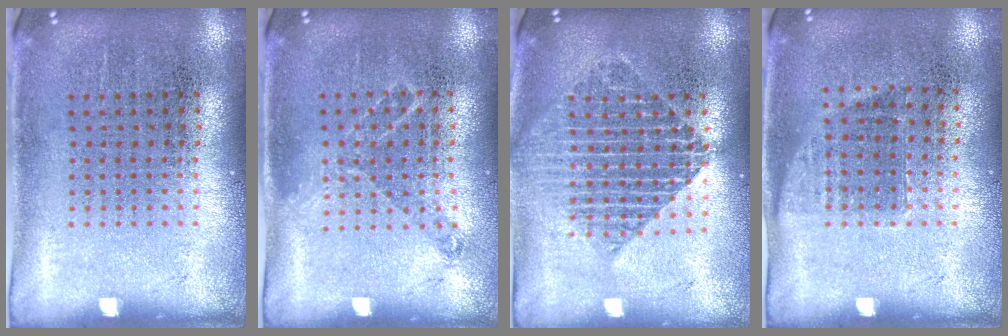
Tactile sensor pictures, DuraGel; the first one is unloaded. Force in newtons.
{"total": 1.0, "press": 0.9, "slide": 0.3}
{"total": 1.9, "press": 1.5, "slide": 1.1}
{"total": 0.7, "press": 0.7, "slide": 0.4}